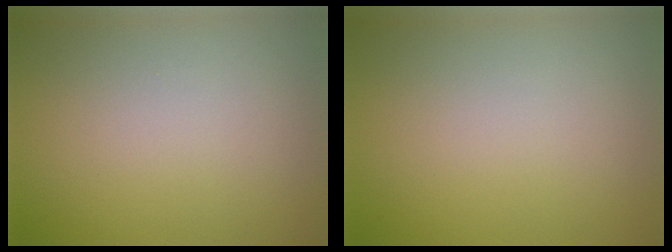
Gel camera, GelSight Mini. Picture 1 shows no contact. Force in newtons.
{"total": 0.0}